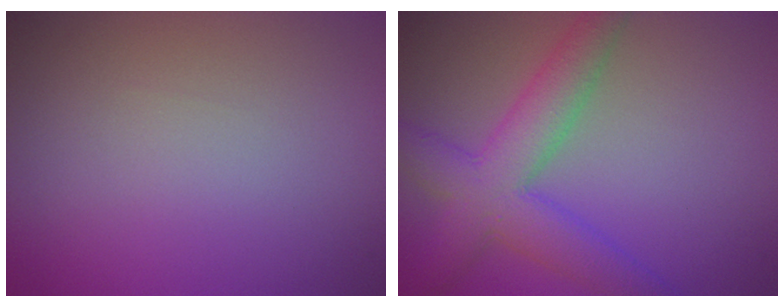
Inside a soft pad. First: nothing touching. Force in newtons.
{"total": 6.2, "press": 6.2, "slide": 0.2}